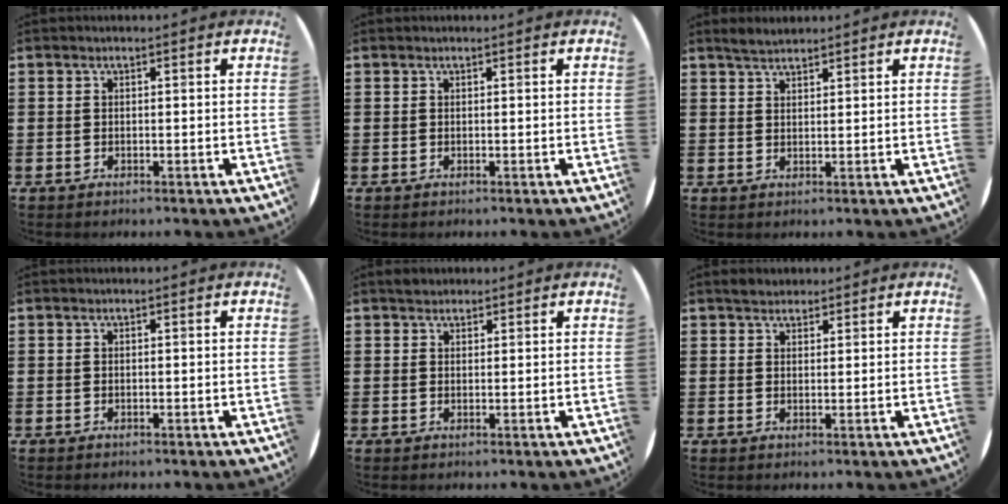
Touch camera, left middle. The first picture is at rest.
{"total": 0.0}
{"total": 2.2, "force": [2.1, 0.5, 0.5], "torque": [-0.013, 0.005, 0.040]}
{"total": 0.0}
{"total": 1.4, "force": [1.2, 0.5, -0.1], "torque": [0.009, 0.001, 0.023]}
{"total": 1.9, "force": [1.7, 0.7, 0.0], "torque": [0.006, 0.003, 0.032]}